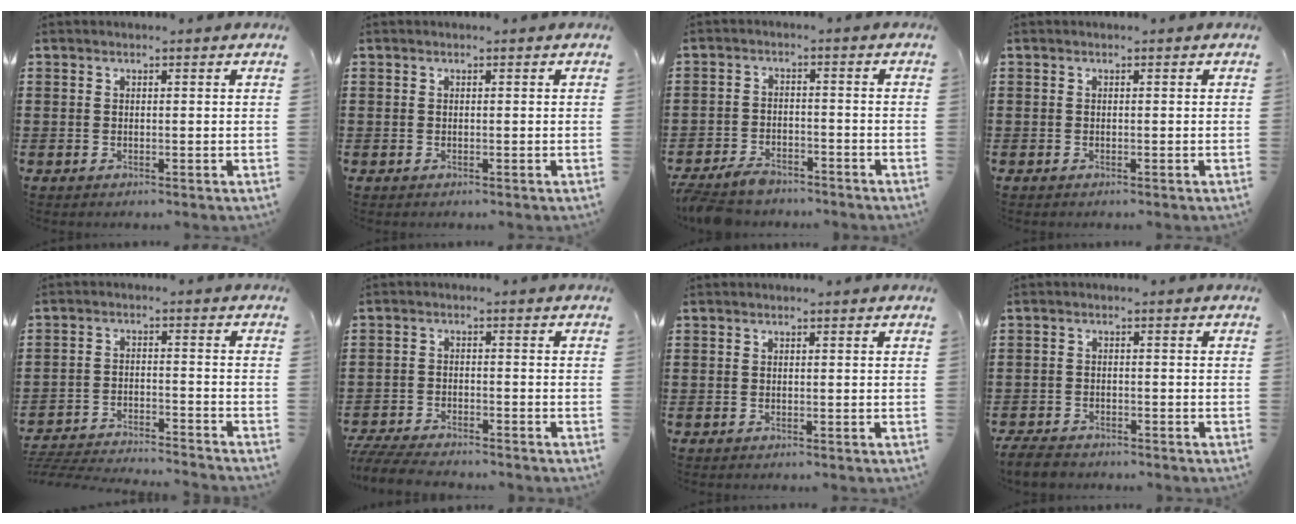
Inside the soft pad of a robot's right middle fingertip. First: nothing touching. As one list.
[{"total": 0.0}, {"total": 4.1, "force": [-3.8, 1.0, 1.2], "torque": [-0.036, 0.001, -0.081]}, {"total": 0.0}, {"total": 4.5, "force": [-4.4, -0.1, 0.6], "torque": [-0.028, -0.006, -0.096]}, {"total": 4.8, "force": [-4.6, 0.7, 1.1], "torque": [-0.028, 0.000, -0.094]}, {"total": 0.0}, {"total": 3.0, "force": [-2.9, 0.7, 0.6], "torque": [-0.027, -0.004, -0.063]}]